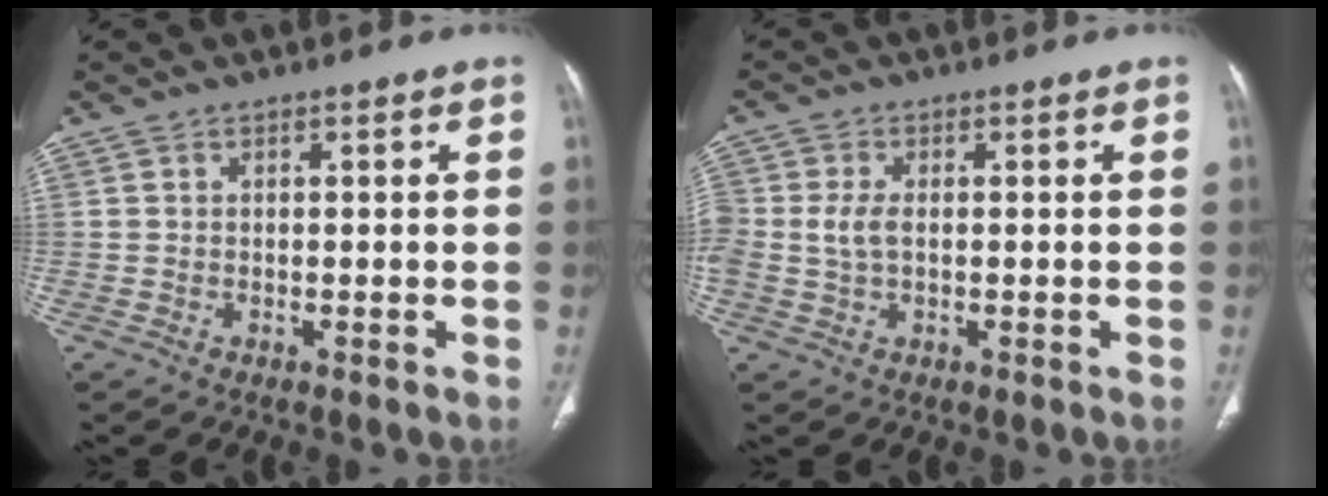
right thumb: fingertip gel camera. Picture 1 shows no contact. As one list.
[{"total": 3.8, "force": [0.0, 2.3, 3.1], "torque": [-0.075, 0.004, 0.001]}]